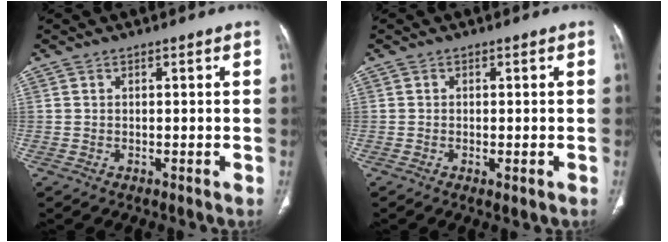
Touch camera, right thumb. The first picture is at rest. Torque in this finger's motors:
{"motor_torque": [-0.18, -0.24, -0.24, -0.16, 0.00]}